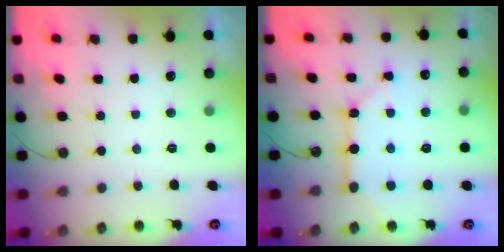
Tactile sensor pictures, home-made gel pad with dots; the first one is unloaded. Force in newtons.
{"total": 10.8, "press": 10.8, "slide": 0.6}